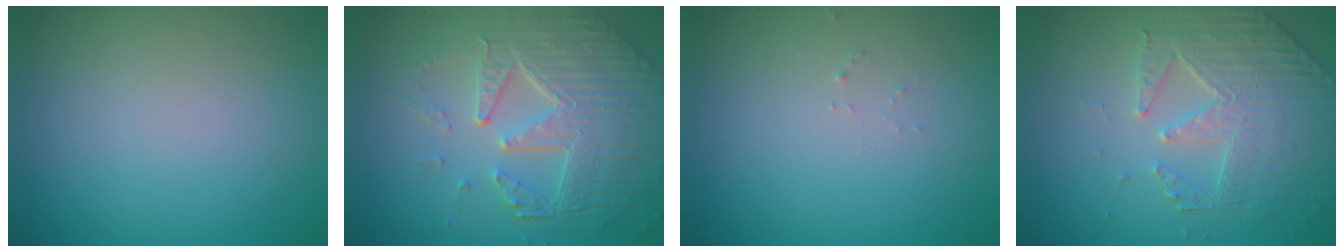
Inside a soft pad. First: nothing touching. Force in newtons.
{"total": 8.1, "press": 5.7, "slide": 5.8}
{"total": 0.7, "press": 0.7, "slide": 0.1}
{"total": 4.4, "press": 3.8, "slide": 2.2}